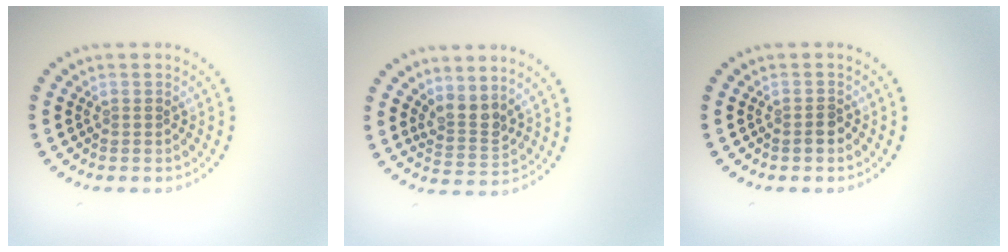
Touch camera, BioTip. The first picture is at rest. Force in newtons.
{"total": 2.6, "press": 1.9, "slide": 1.7}
{"total": 1.3, "press": 1.1, "slide": 0.6}